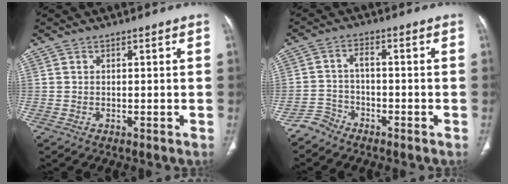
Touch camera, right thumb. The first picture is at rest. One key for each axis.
{"total": 4.1, "fx": -3.5, "fy": 2.1, "fz": 0.0, "tx": 0.009, "ty": 0.024, "tz": -0.076}